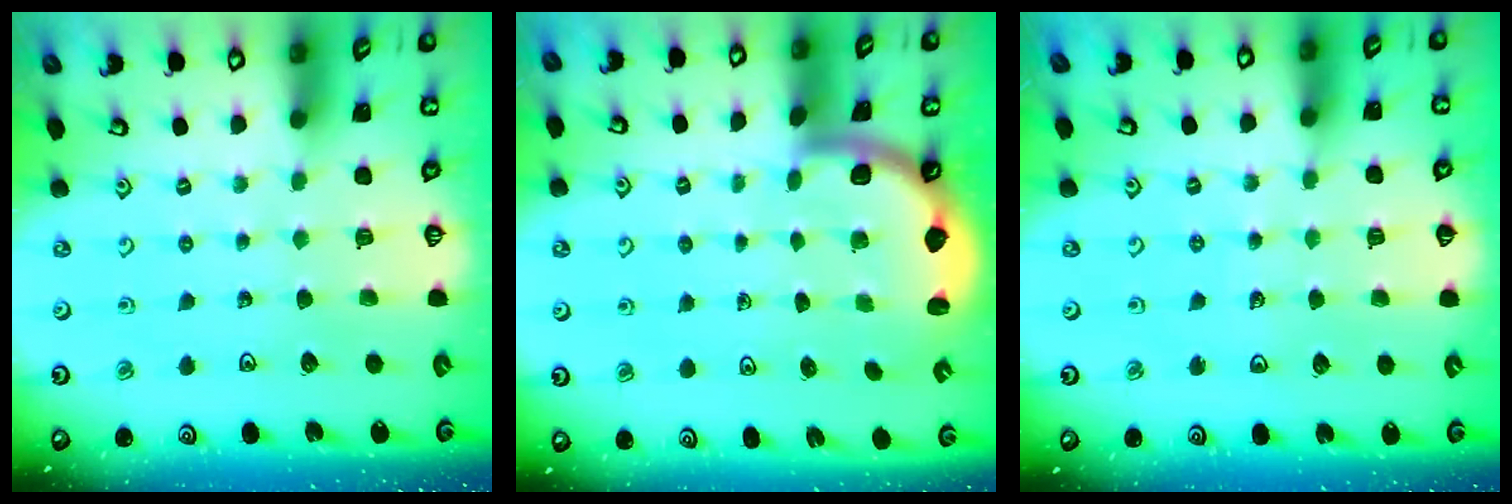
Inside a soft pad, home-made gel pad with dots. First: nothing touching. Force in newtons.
{"total": 1.6, "press": 1.6, "slide": 0.1}
{"total": 4.6, "press": 4.3, "slide": 1.4}